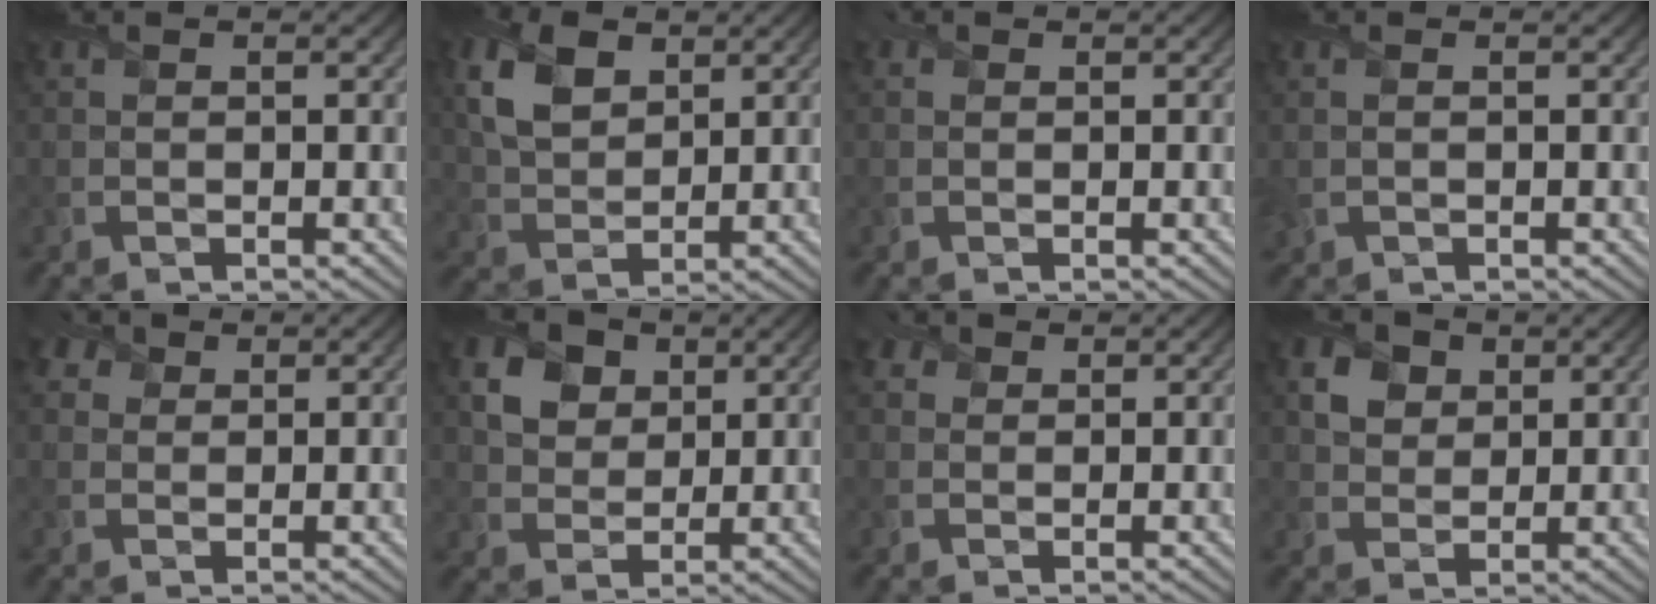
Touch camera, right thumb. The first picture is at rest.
{"total": 7.1, "force": [3.0, 4.7, 4.5], "torque": [-0.118, 0.003, 0.059]}
{"total": 0.6, "force": [0.4, 0.5, 0.0], "torque": [0.007, -0.004, 0.005]}
{"total": 1.1, "force": [-0.2, 0.9, 0.6], "torque": [-0.019, -0.004, 0.000]}
{"total": 3.8, "force": [2.1, 2.8, 1.5], "torque": [-0.042, 0.008, 0.027]}
{"total": 6.5, "force": [2.6, 5.1, 3.0], "torque": [-0.083, 0.002, 0.035]}
{"total": 2.5, "force": [1.3, 2.0, 0.8], "torque": [-0.027, 0.005, 0.013]}
{"total": 4.6, "force": [1.9, 3.6, 2.1], "torque": [-0.052, 0.004, 0.032]}